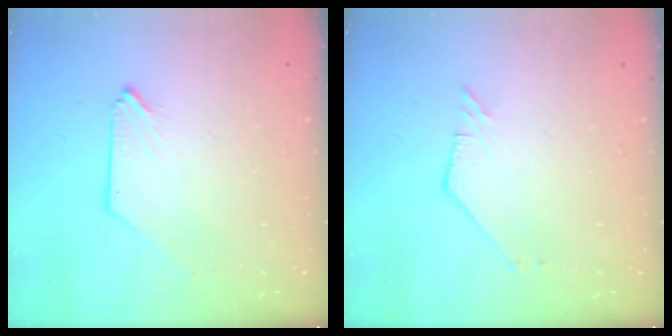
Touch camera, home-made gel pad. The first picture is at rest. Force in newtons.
{"total": 1.8, "press": 1.8, "slide": 0.1}